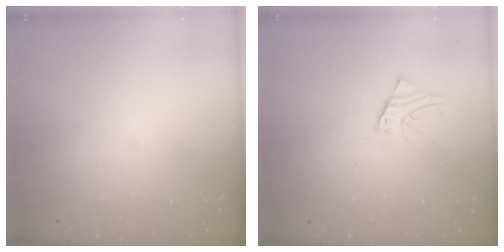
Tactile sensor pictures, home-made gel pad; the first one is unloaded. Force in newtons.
{"total": 1.9, "press": 1.9, "slide": 0.0}